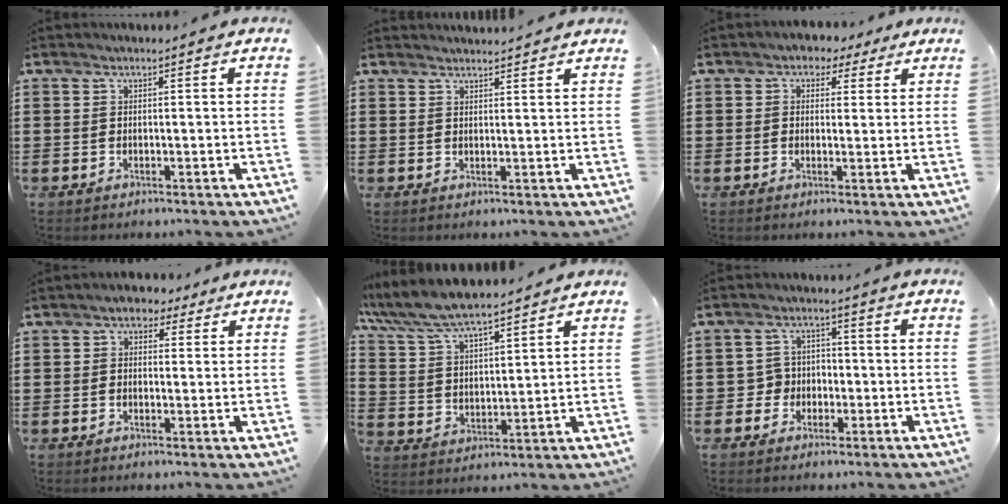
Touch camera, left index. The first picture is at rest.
{"total": 1.8, "force": [1.8, -0.1, 0.0], "torque": [-0.004, -0.001, 0.035]}
{"total": 2.5, "force": [1.3, 2.0, 0.4], "torque": [-0.021, 0.012, 0.022]}
{"total": 2.7, "force": [1.6, 1.8, 1.1], "torque": [-0.023, 0.009, 0.026]}
{"total": 7.0, "force": [6.5, 1.1, 2.5], "torque": [-0.073, -0.025, 0.116]}
{"total": 3.7, "force": [-1.3, 3.3, 1.0], "torque": [-0.032, 0.006, -0.030]}